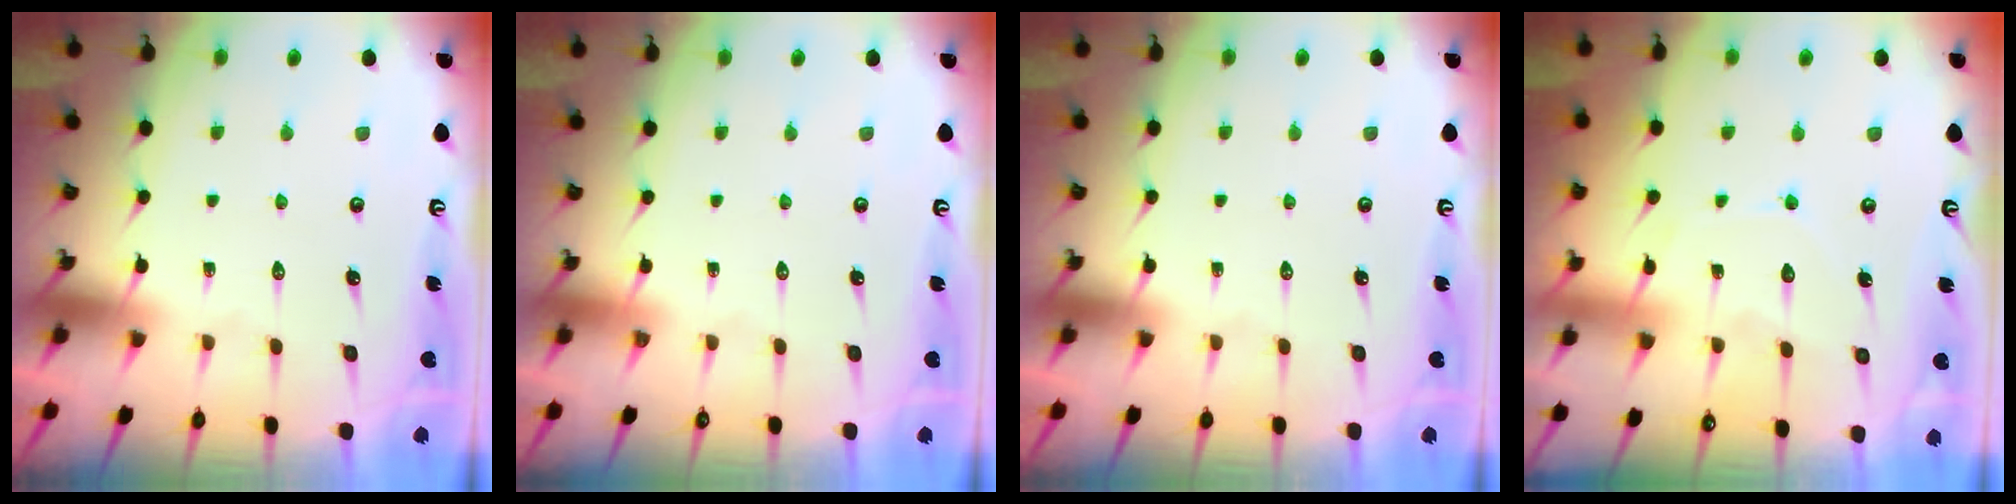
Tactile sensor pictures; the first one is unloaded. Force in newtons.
{"total": 0.0}
{"total": 0.0}
{"total": 7.7, "press": 7.6, "slide": 0.9}